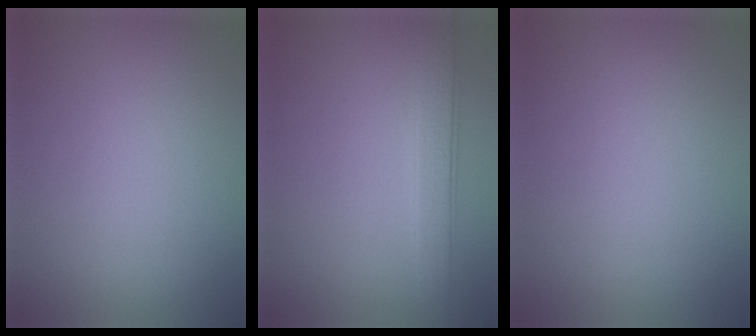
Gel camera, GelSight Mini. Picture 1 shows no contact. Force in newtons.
{"total": 3.0, "press": 3.0, "slide": 0.3}
{"total": 0.0}